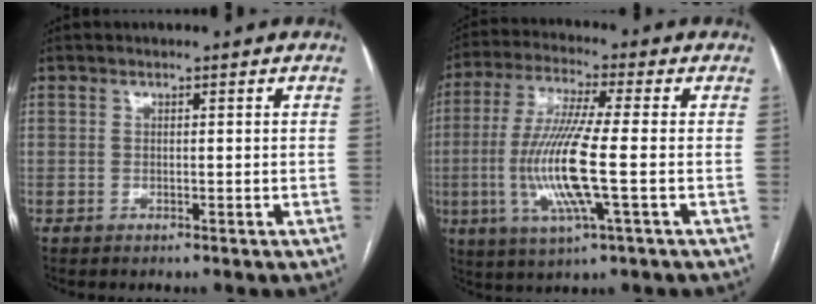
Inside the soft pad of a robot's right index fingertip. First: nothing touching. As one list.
[{"total": 12.8, "force": [-2.2, 0.3, 12.6], "torque": [-0.268, -0.013, -0.049]}]